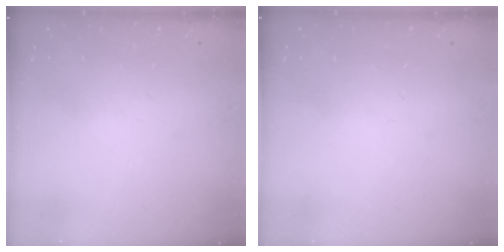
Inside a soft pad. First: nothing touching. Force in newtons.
{"total": 0.0}